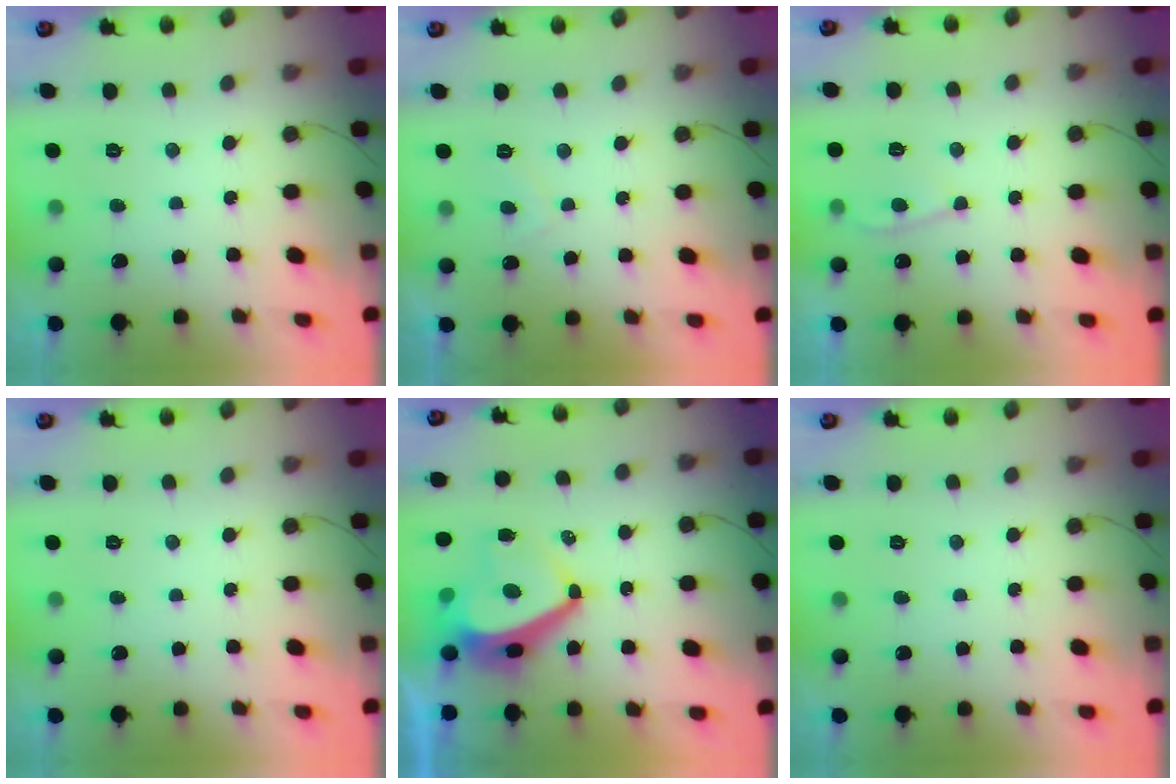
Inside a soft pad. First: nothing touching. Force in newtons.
{"total": 1.5, "press": 1.3, "slide": 0.7}
{"total": 4.1, "press": 4.1, "slide": 0.4}
{"total": 0.0}
{"total": 11.4, "press": 11.3, "slide": 1.2}
{"total": 0.0}